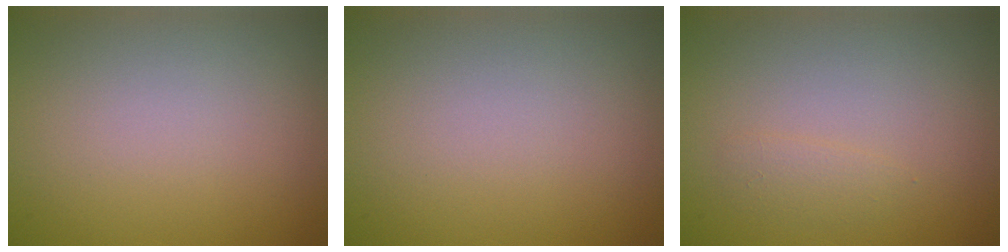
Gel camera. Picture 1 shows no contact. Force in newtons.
{"total": 0.0}
{"total": 1.0, "press": 1.0, "slide": 0.0}